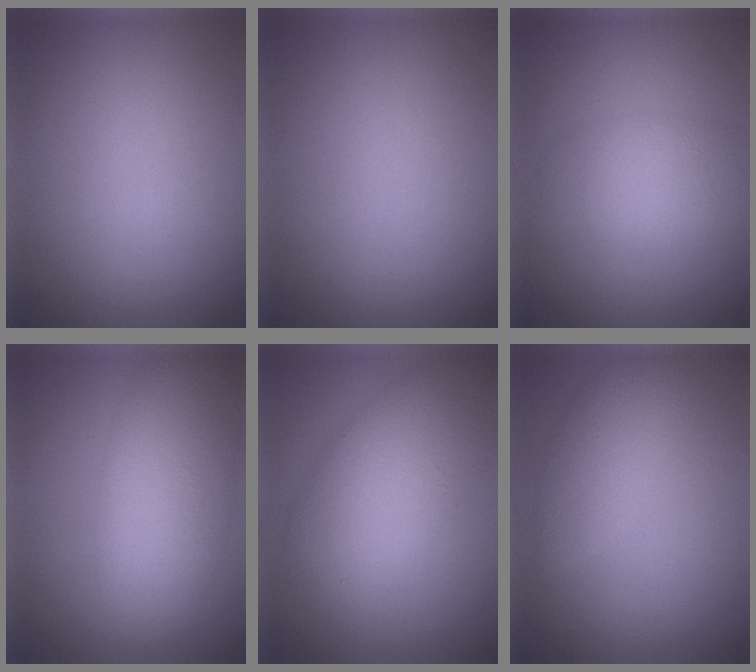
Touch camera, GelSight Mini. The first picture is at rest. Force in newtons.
{"total": 0.0}
{"total": 3.4, "press": 3.4, "slide": 0.1}
{"total": 6.9, "press": 6.9, "slide": 0.5}
{"total": 7.6, "press": 7.6, "slide": 0.3}
{"total": 3.1, "press": 3.1, "slide": 0.2}